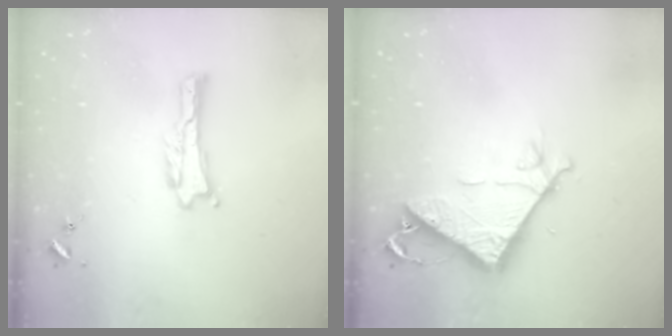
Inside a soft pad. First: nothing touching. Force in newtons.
{"total": 7.7, "press": 7.7, "slide": 0.6}